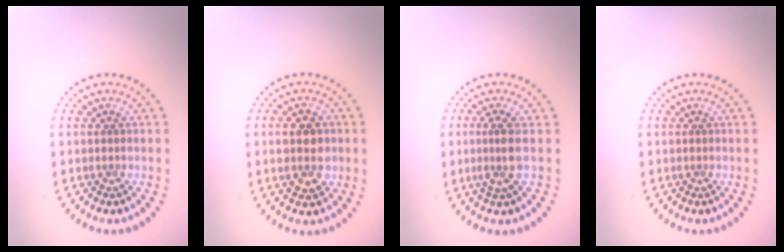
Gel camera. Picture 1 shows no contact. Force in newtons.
{"total": 3.7, "press": 3.7, "slide": 0.2}
{"total": 2.4, "press": 1.7, "slide": 1.6}
{"total": 0.0}